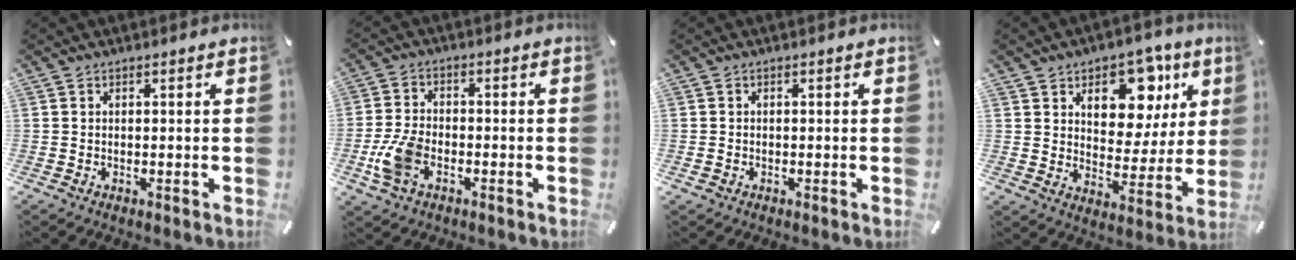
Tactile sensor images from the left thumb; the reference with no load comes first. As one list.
[{"total": 8.1, "force": [-3.0, 5.2, 5.4], "torque": [-0.122, 0.010, -0.055]}, {"total": 0.7, "force": [-0.3, 0.6, 0.3], "torque": [-0.005, 0.003, -0.007]}, {"total": 14.5, "force": [7.6, 9.8, 7.6], "torque": [-0.097, -0.047, 0.133]}]